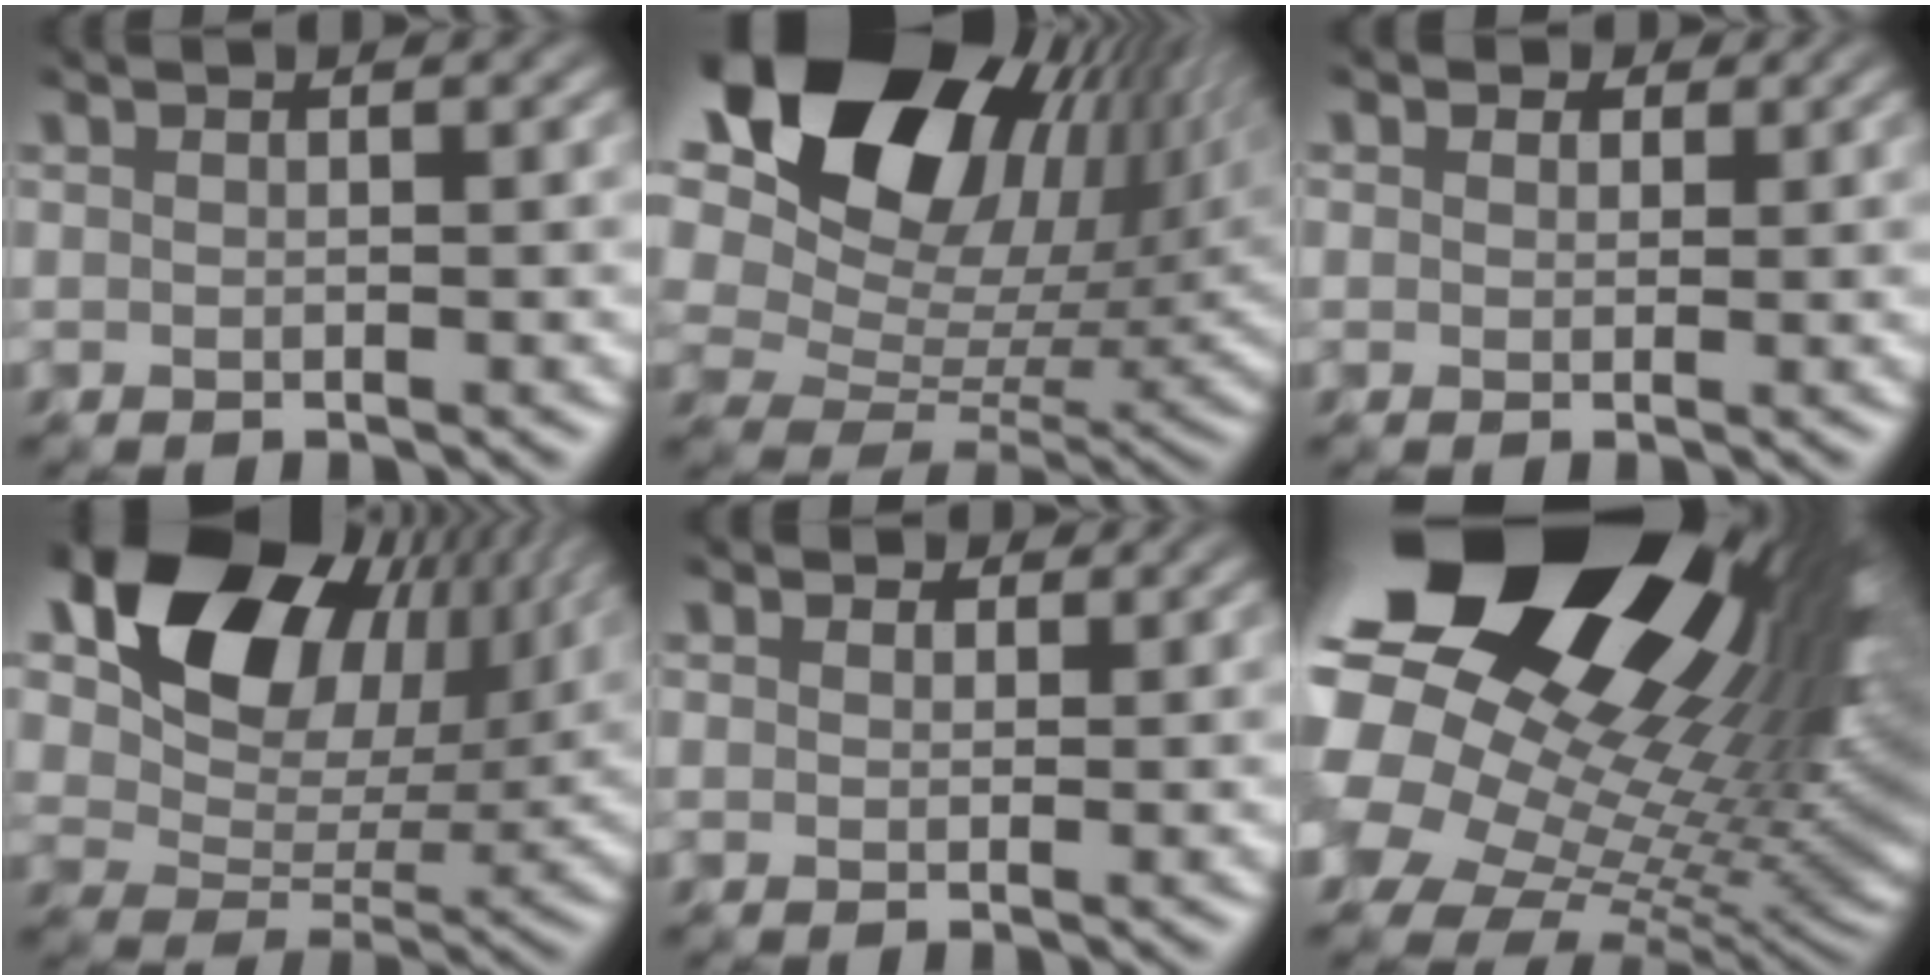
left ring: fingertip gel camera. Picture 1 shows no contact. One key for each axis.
{"total": 19.0, "fx": 10.1, "fy": 10.7, "fz": 12.0, "tx": -0.230, "ty": 0.050, "tz": 0.171}
{"total": 2.0, "fx": 0.9, "fy": 1.5, "fz": 0.9, "tx": -0.012, "ty": 0.008, "tz": 0.005}
{"total": 16.0, "fx": 8.8, "fy": 10.0, "fz": 8.9, "tx": -0.171, "ty": 0.036, "tz": 0.157}
{"total": 1.3, "fx": 0.6, "fy": 1.0, "fz": 0.6, "tx": -0.006, "ty": 0.005, "tz": 0.005}
{"total": 21.9, "fx": 8.6, "fy": 14.0, "fz": 14.5, "tx": -0.270, "ty": 0.022, "tz": 0.141}